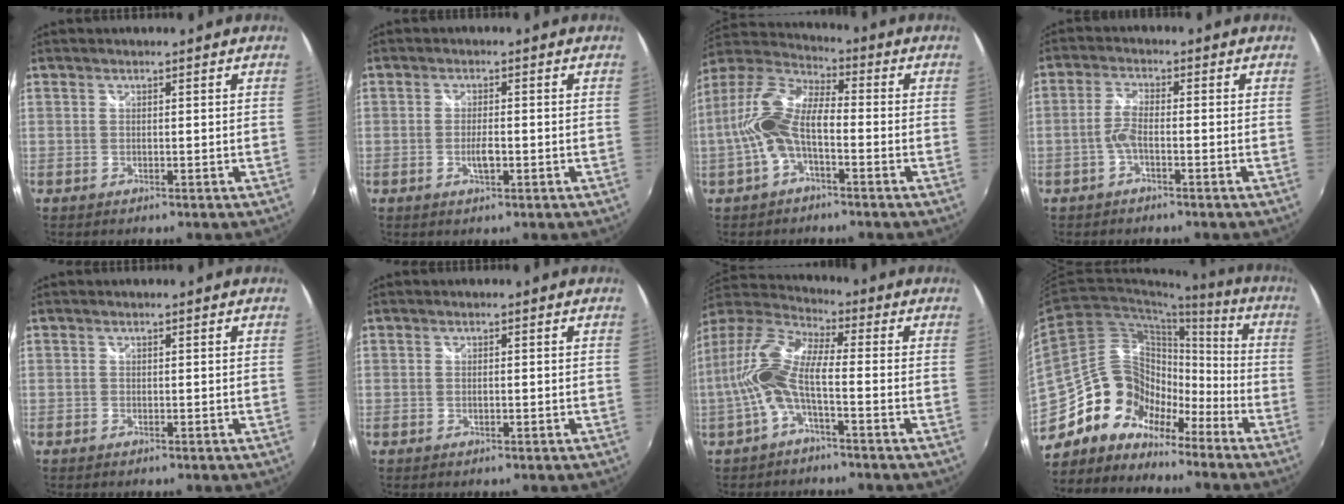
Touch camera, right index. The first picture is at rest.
{"total": 2.7, "force": [-0.7, 0.9, 2.4], "torque": [-0.046, 0.001, -0.012]}
{"total": 11.8, "force": [-2.7, 5.0, 10.4], "torque": [-0.222, 0.016, -0.054]}
{"total": 3.0, "force": [-1.4, 0.7, 2.6], "torque": [-0.064, 0.010, -0.028]}
{"total": 0.0}
{"total": 0.5, "force": [0.0, 0.2, 0.5], "torque": [-0.011, 0.003, 0.001]}
{"total": 11.4, "force": [-1.8, 3.3, 10.7], "torque": [-0.225, 0.012, -0.034]}
{"total": 16.2, "force": [-11.7, 10.1, 5.0], "torque": [-0.101, 0.028, -0.214]}